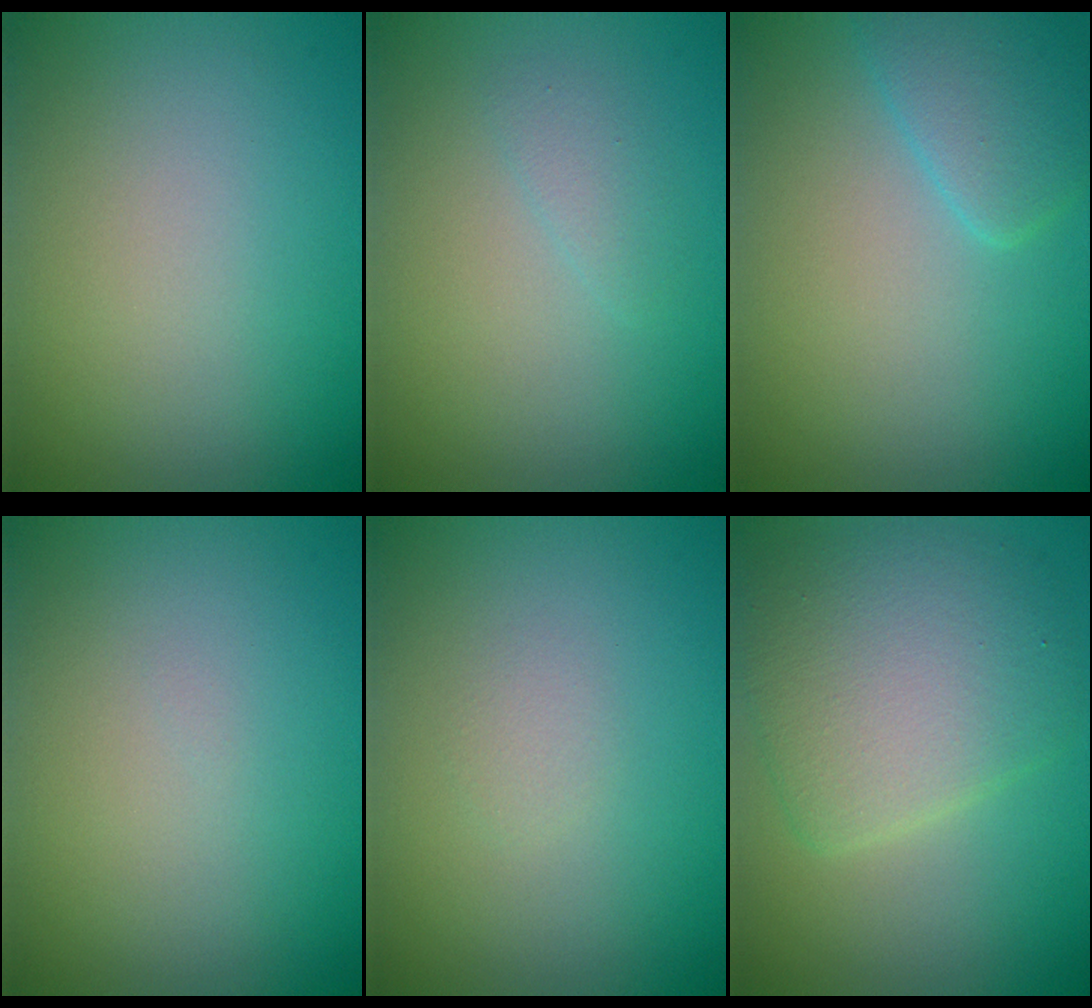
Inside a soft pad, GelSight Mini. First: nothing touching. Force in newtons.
{"total": 1.1, "press": 1.1, "slide": 0.1}
{"total": 2.9, "press": 2.9, "slide": 0.2}
{"total": 0.0}
{"total": 0.7, "press": 0.7, "slide": 0.0}
{"total": 6.4, "press": 6.4, "slide": 0.2}